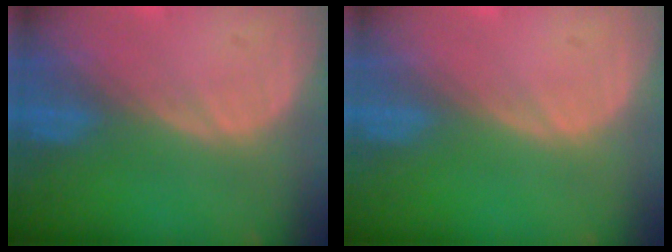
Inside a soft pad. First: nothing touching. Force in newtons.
{"total": 0.0}